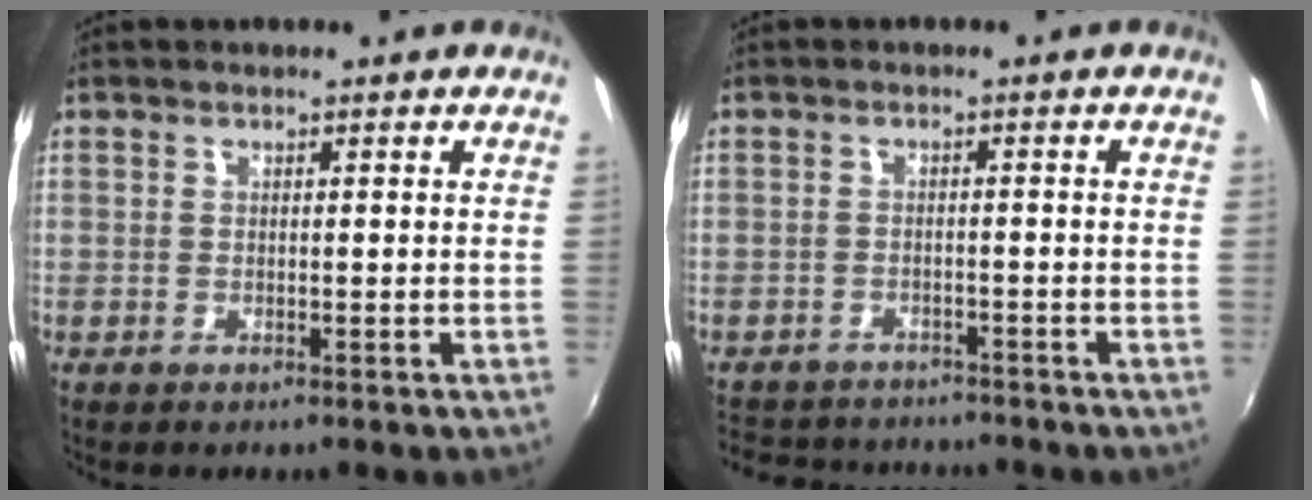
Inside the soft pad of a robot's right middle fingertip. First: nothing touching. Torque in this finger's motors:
{"motor_torque": [0.32, -0.36, -0.02, -0.03]}